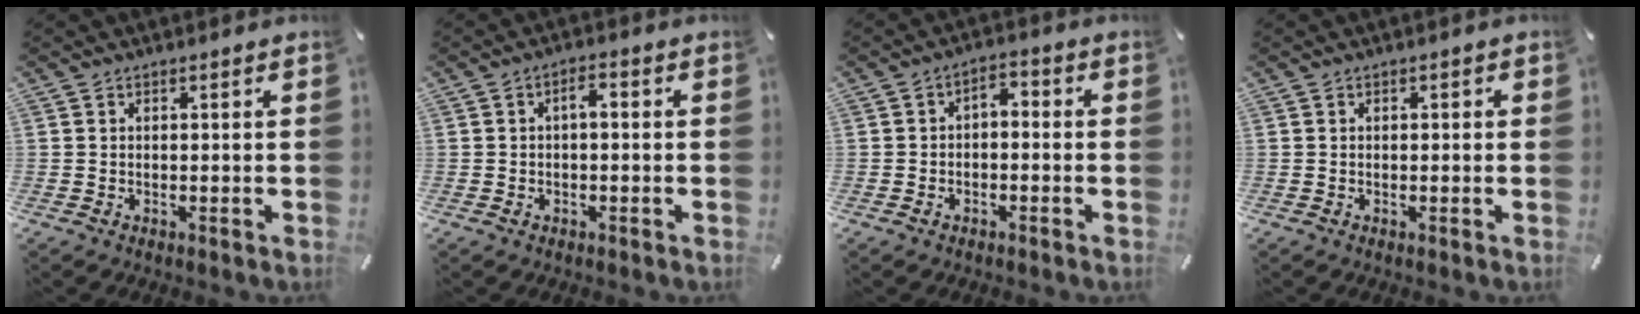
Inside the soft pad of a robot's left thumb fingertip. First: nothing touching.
{"total": 3.2, "force": [-0.4, 1.5, 2.8], "torque": [-0.044, 0.010, -0.012]}
{"total": 3.4, "force": [-2.1, 2.0, 1.8], "torque": [-0.023, 0.014, -0.043]}
{"total": 0.8, "force": [-0.2, 0.5, 0.6], "torque": [-0.012, 0.002, -0.005]}